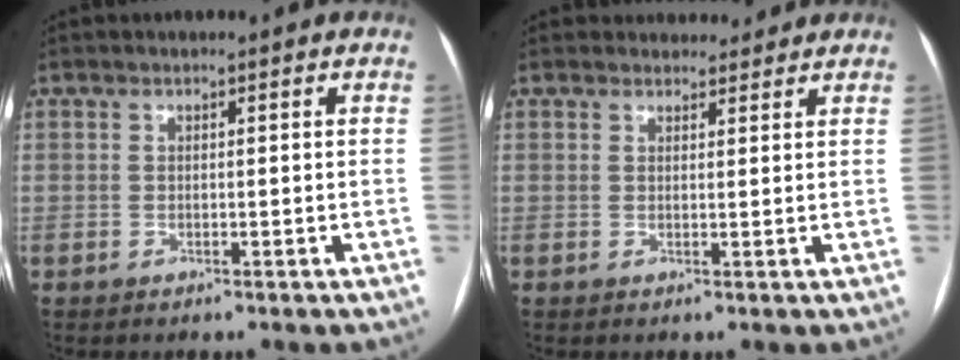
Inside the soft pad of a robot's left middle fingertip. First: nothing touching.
{"total": 3.5, "force": [3.2, 1.3, 0.0], "torque": [0.005, 0.008, 0.038]}